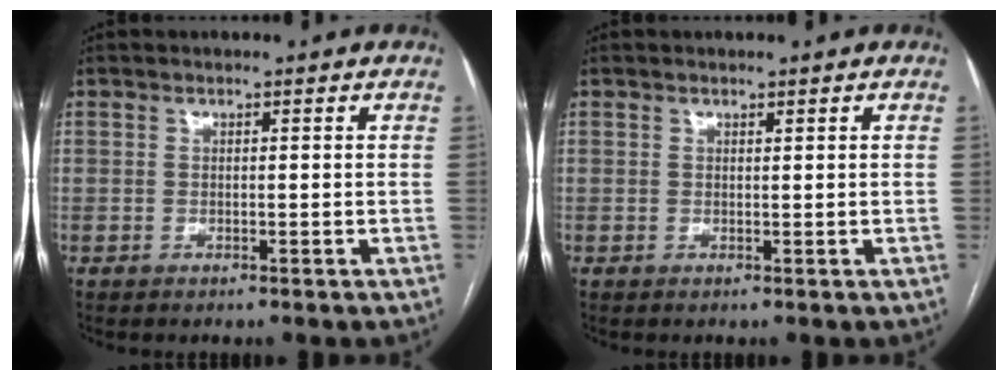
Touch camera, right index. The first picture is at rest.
{"total": 0.0}